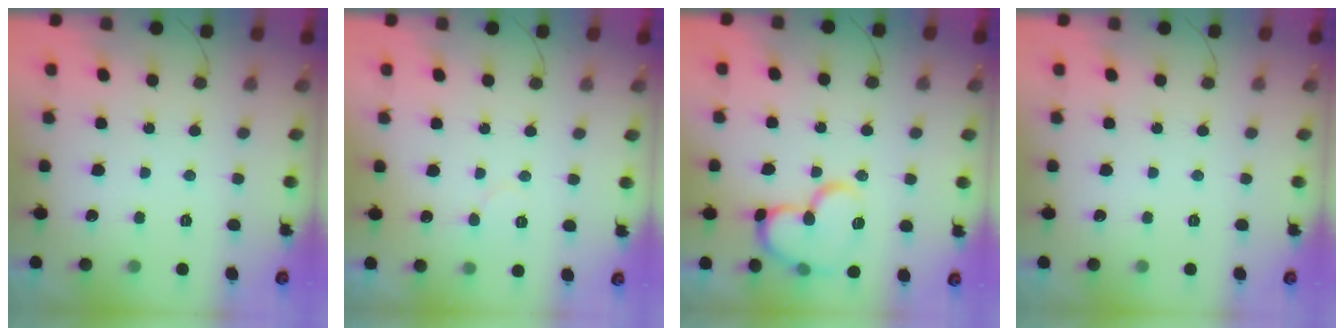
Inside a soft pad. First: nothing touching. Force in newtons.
{"total": 4.6, "press": 4.6, "slide": 0.5}
{"total": 14.2, "press": 14.2, "slide": 0.7}
{"total": 0.0}